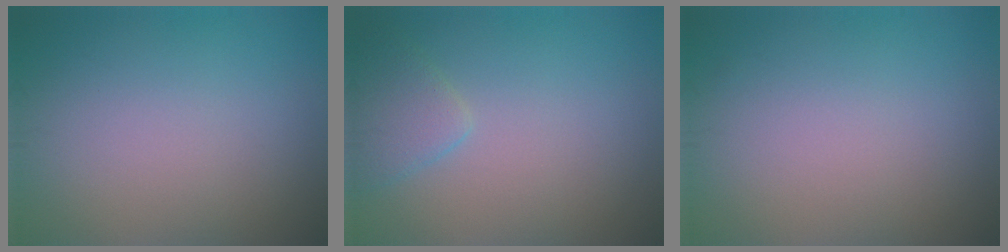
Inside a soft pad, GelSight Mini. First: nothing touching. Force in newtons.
{"total": 2.2, "press": 2.2, "slide": 0.2}
{"total": 0.0}